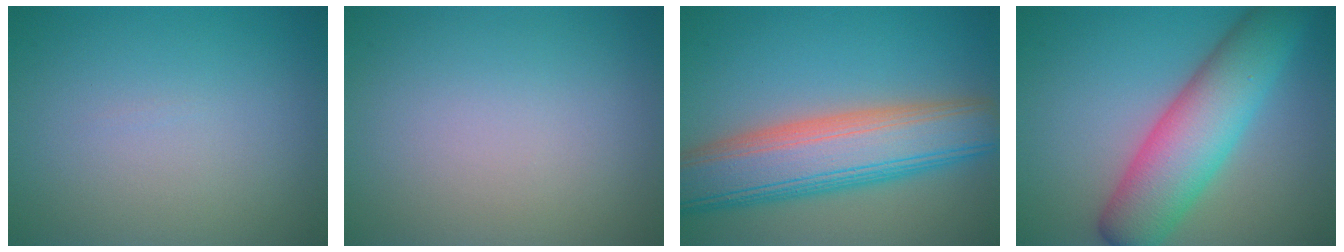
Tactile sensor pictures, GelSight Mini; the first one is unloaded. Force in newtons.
{"total": 0.0}
{"total": 9.7, "press": 9.7, "slide": 1.1}
{"total": 8.3, "press": 8.3, "slide": 0.2}